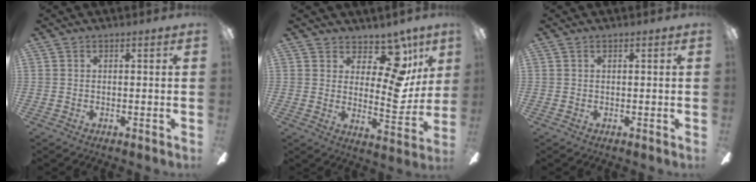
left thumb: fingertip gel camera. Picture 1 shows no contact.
{"total": 14.4, "force": [8.4, 7.3, 9.2], "torque": [-0.125, -0.063, 0.150]}
{"total": 0.0}